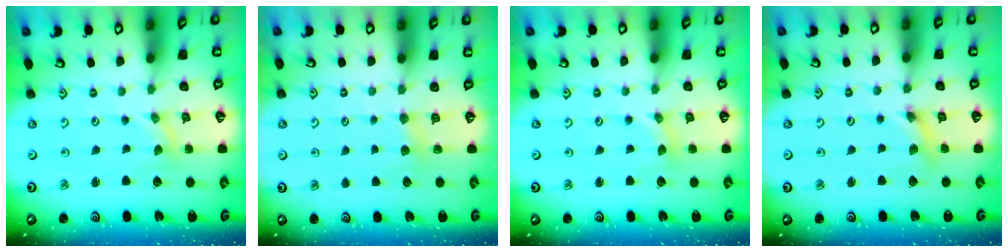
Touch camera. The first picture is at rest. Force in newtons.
{"total": 4.3, "press": 4.2, "slide": 0.6}
{"total": 1.9, "press": 1.9, "slide": 0.4}
{"total": 2.7, "press": 2.7, "slide": 0.2}